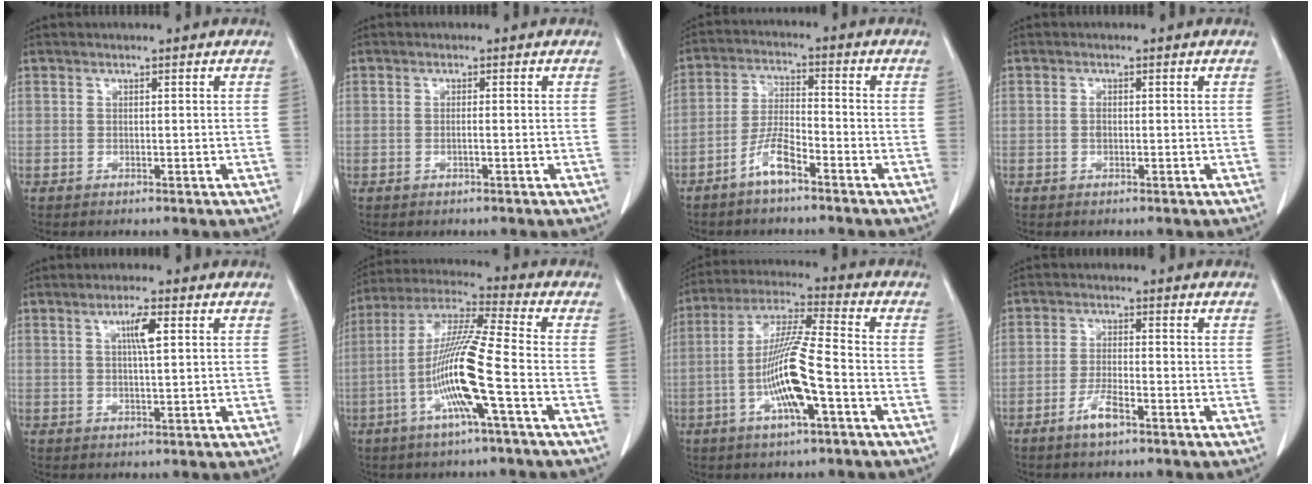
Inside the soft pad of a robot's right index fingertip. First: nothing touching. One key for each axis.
{"total": 0.6, "fx": -0.2, "fy": 0.0, "fz": 0.5, "tx": -0.011, "ty": 0.001, "tz": -0.003}
{"total": 5.8, "fx": -3.8, "fy": 1.1, "fz": 4.2, "tx": -0.091, "ty": 0.004, "tz": -0.075}
{"total": 0.9, "fx": -0.1, "fy": 0.5, "fz": 0.7, "tx": -0.017, "ty": 0.001, "tz": -0.003}
{"total": 3.7, "fx": 1.2, "fy": 0.3, "fz": 3.5, "tx": -0.061, "ty": 0.000, "tz": 0.020}
{"total": 13.6, "fx": -4.1, "fy": -0.5, "fz": 12.9, "tx": -0.261, "ty": 0.000, "tz": -0.088}
{"total": 12.4, "fx": -3.6, "fy": 1.0, "fz": 11.8, "tx": -0.235, "ty": 0.001, "tz": -0.071}
{"total": 4.2, "fx": -2.6, "fy": 0.6, "fz": 3.3, "tx": -0.066, "ty": -0.002, "tz": -0.049}